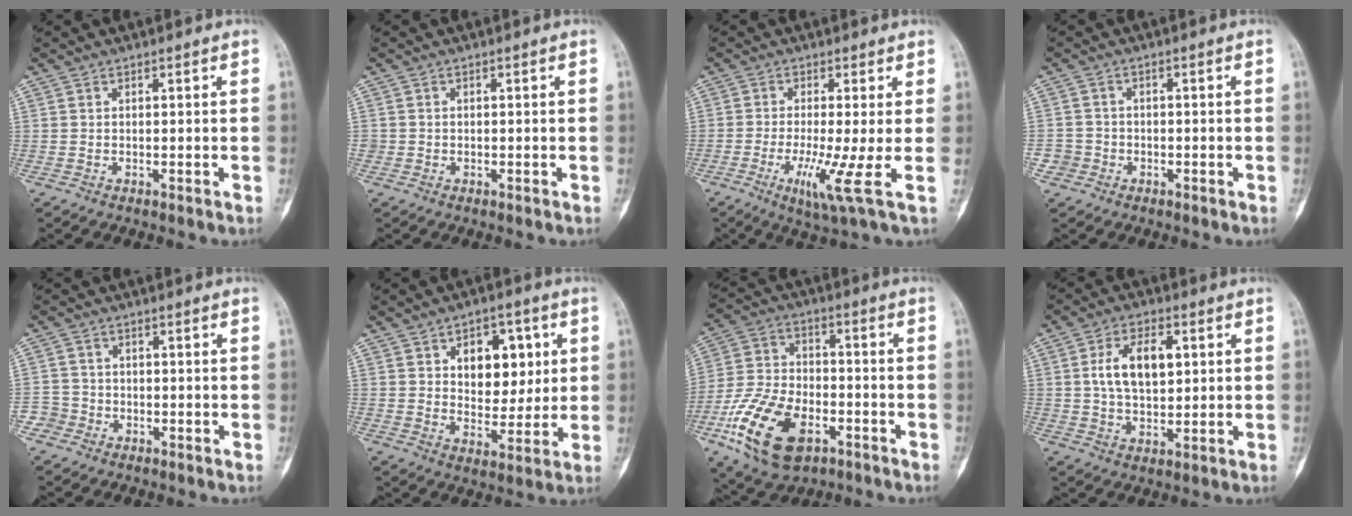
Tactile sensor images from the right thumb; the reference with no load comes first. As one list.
[{"total": 0.7, "force": [0.0, 0.7, -0.1], "torque": [0.007, 0.006, -0.004]}, {"total": 7.1, "force": [-1.8, -0.4, 6.9], "torque": [-0.142, -0.025, -0.039]}, {"total": 3.0, "force": [-1.3, 2.7, -0.1], "torque": [0.018, 0.014, -0.031]}, {"total": 3.4, "force": [-1.8, 2.9, -0.2], "torque": [0.021, 0.016, -0.041]}, {"total": 11.7, "force": [3.3, 7.8, 8.2], "torque": [-0.061, -0.012, 0.053]}, {"total": 18.1, "force": [-7.9, 10.4, 12.6], "torque": [-0.236, 0.023, -0.141]}, {"total": 10.3, "force": [2.0, 5.8, 8.3], "torque": [-0.135, 0.003, 0.037]}]